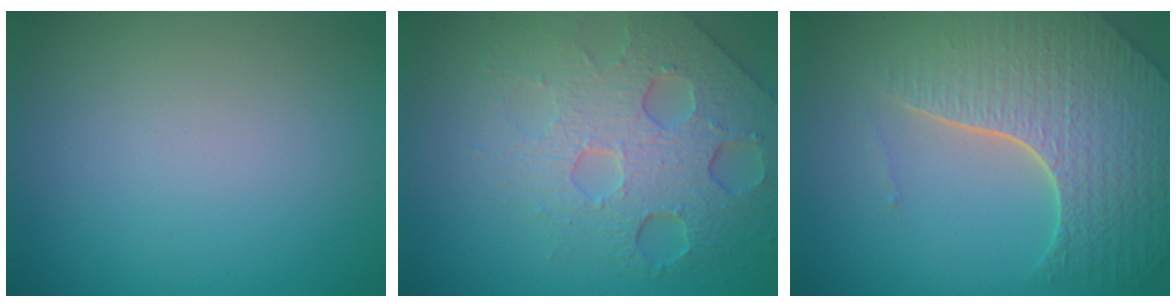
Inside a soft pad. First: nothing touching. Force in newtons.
{"total": 7.7, "press": 5.2, "slide": 5.6}
{"total": 8.1, "press": 5.7, "slide": 5.7}